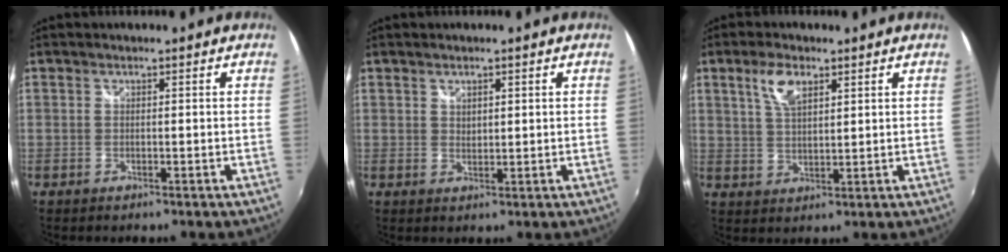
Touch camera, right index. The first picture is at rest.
{"total": 1.8, "force": [1.2, 1.0, 0.9], "torque": [-0.010, 0.000, 0.021]}
{"total": 5.8, "force": [3.1, 2.5, 4.2], "torque": [-0.081, 0.008, 0.059]}